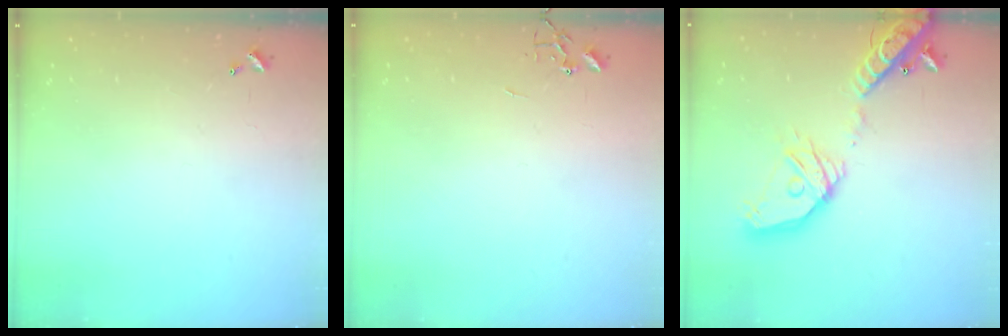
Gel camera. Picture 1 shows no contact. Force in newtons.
{"total": 0.0}
{"total": 21.9, "press": 21.6, "slide": 3.8}